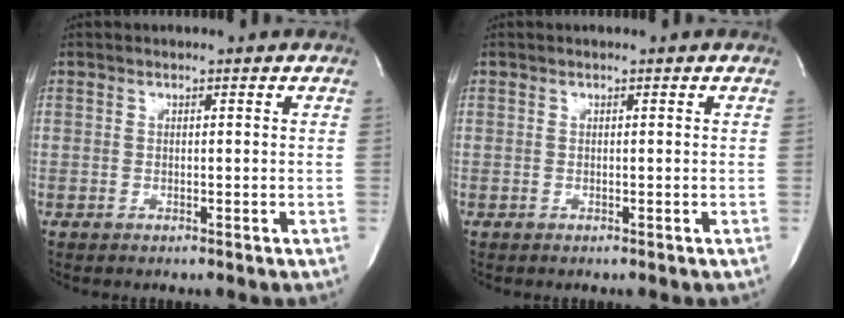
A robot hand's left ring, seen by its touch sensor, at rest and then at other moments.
{"total": 0.0}